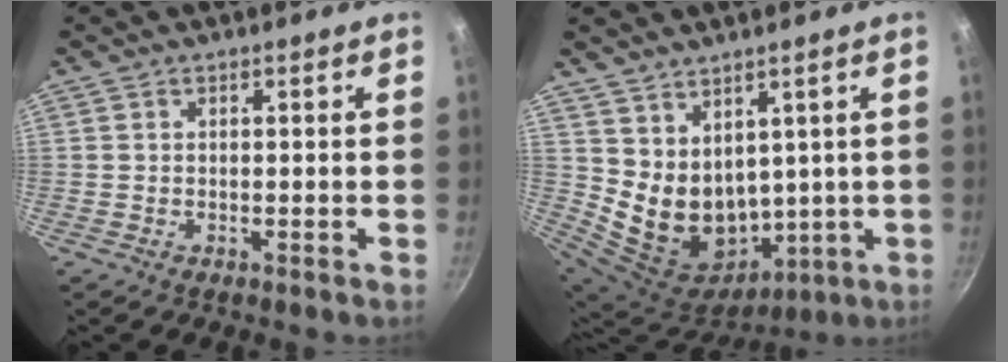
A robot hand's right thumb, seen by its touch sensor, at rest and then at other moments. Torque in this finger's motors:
{"motor_torque": [-0.42, 0.74, 0.80, 0.86, 0.40]}